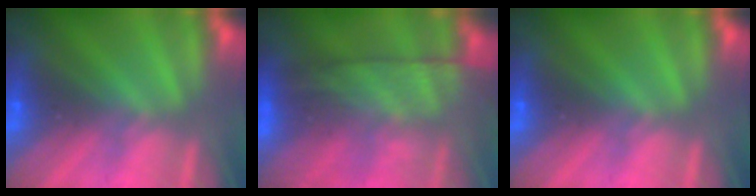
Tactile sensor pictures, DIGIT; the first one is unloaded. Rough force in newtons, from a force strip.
{"total": 8.3}
{"total": 0.0}